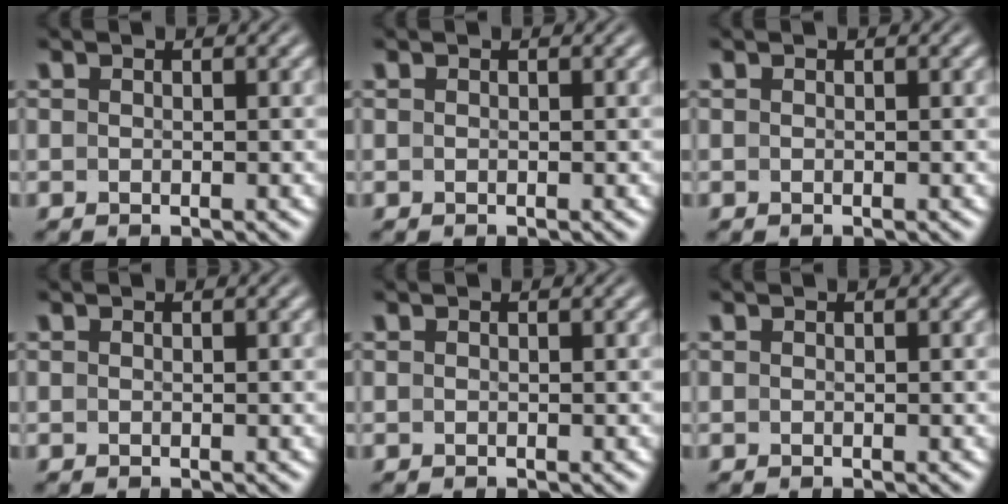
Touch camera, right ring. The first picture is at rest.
{"total": 0.0}
{"total": 0.0}
{"total": 0.0}
{"total": 0.0}
{"total": 0.0}